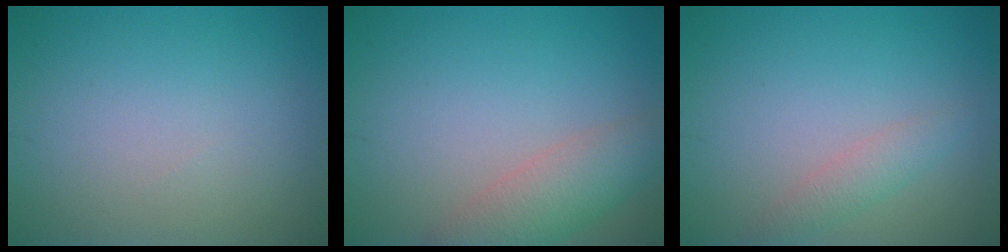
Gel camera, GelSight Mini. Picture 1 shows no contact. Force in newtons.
{"total": 4.1, "press": 4.1, "slide": 0.3}
{"total": 1.8, "press": 1.8, "slide": 0.1}